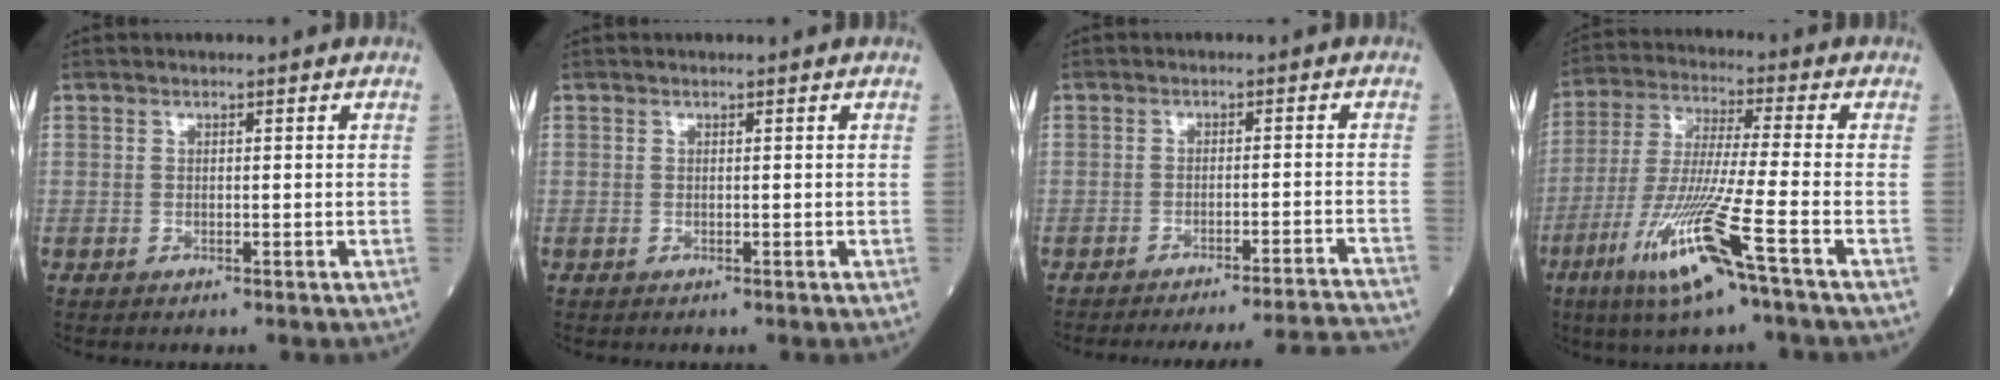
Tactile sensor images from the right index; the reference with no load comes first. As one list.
[{"total": 0.0}, {"total": 15.2, "force": [-14.8, -2.2, 3.0], "torque": [-0.022, -0.014, -0.185]}, {"total": 13.6, "force": [-6.8, -0.8, 11.8], "torque": [-0.247, -0.029, -0.130]}]